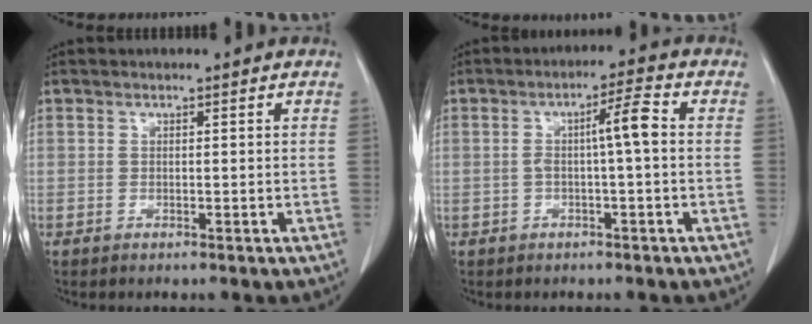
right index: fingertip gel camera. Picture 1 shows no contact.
{"total": 4.8, "force": [0.2, 0.3, 4.8], "torque": [-0.081, 0.016, 0.001]}